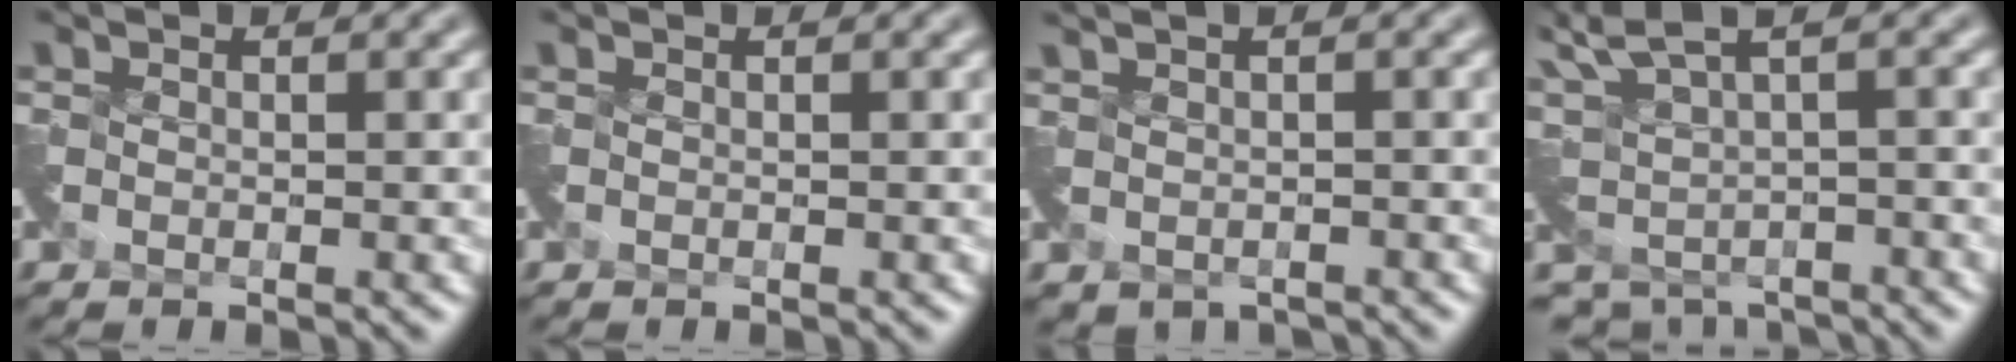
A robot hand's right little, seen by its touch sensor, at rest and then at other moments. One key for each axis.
{"total": 0.0}
{"total": 2.9, "fx": -0.3, "fy": 1.8, "fz": 2.2, "tx": -0.045, "ty": -0.019, "tz": -0.001}
{"total": 4.5, "fx": 1.5, "fy": 2.5, "fz": 3.3, "tx": -0.088, "ty": -0.028, "tz": 0.048}